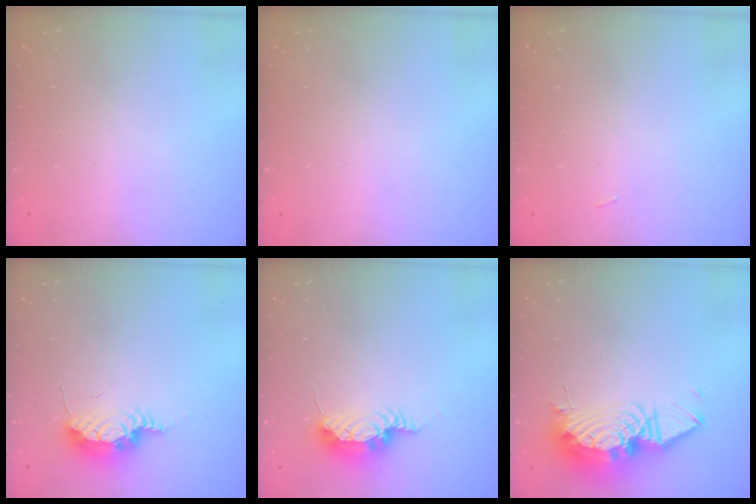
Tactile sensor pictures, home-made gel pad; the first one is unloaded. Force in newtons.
{"total": 0.0}
{"total": 5.8, "press": 1.9, "slide": 5.5}
{"total": 7.7, "press": 7.4, "slide": 1.9}
{"total": 7.9, "press": 7.7, "slide": 1.8}
{"total": 16.1, "press": 16.1, "slide": 1.3}